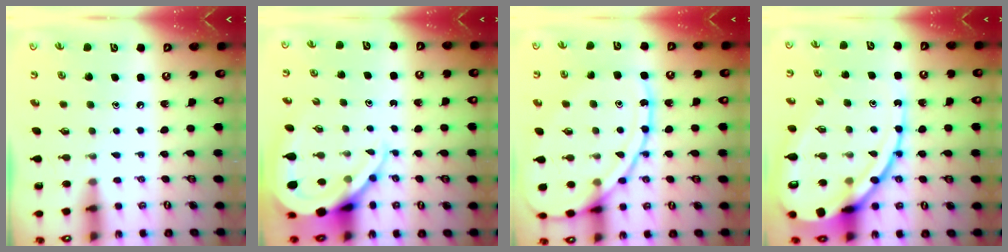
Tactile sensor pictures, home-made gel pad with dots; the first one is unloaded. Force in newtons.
{"total": 10.8, "press": 10.7, "slide": 1.2}
{"total": 14.9, "press": 14.8, "slide": 1.2}
{"total": 20.3, "press": 20.2, "slide": 2.2}